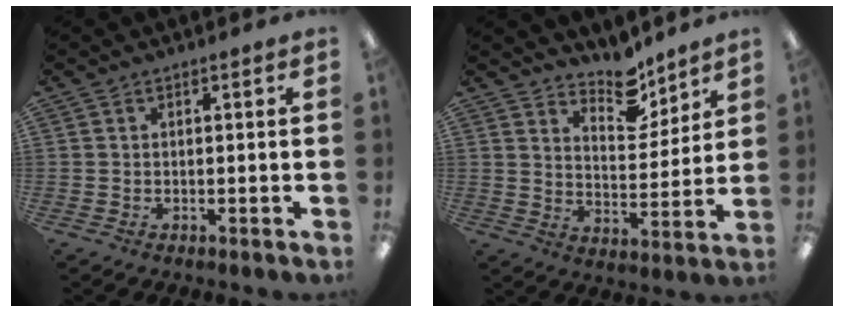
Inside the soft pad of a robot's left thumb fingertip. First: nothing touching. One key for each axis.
{"total": 9.8, "fx": 8.4, "fy": 3.9, "fz": 3.1, "tx": -0.033, "ty": -0.064, "tz": 0.152}